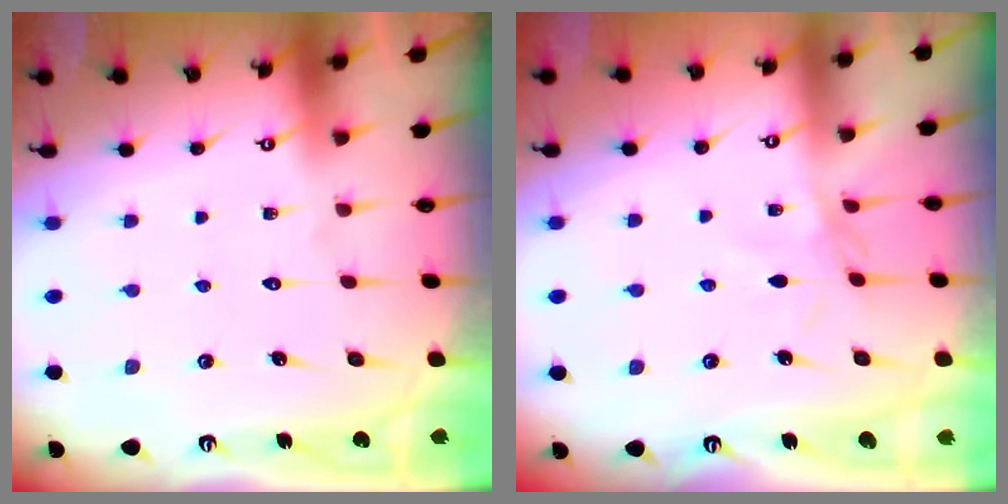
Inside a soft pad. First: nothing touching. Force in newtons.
{"total": 2.0, "press": 1.9, "slide": 0.4}